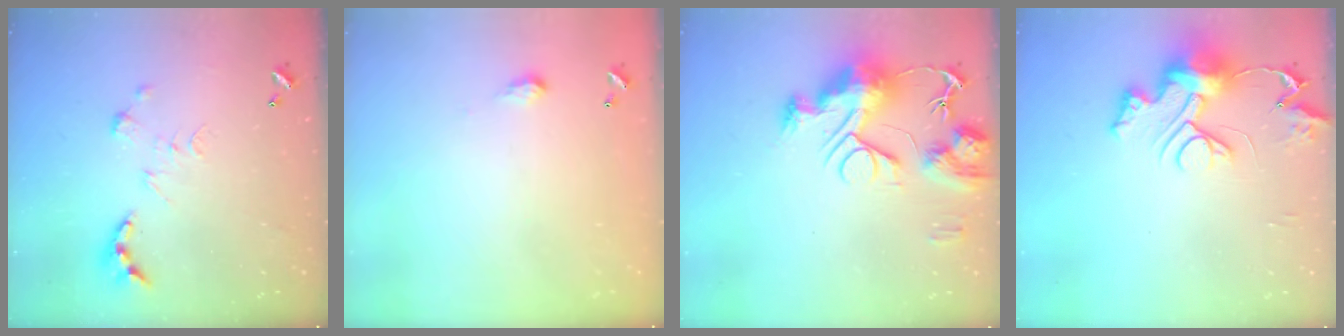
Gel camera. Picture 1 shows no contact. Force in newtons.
{"total": 2.0, "press": 2.0, "slide": 0.3}
{"total": 14.8, "press": 14.7, "slide": 1.3}
{"total": 13.0, "press": 13.0, "slide": 0.8}